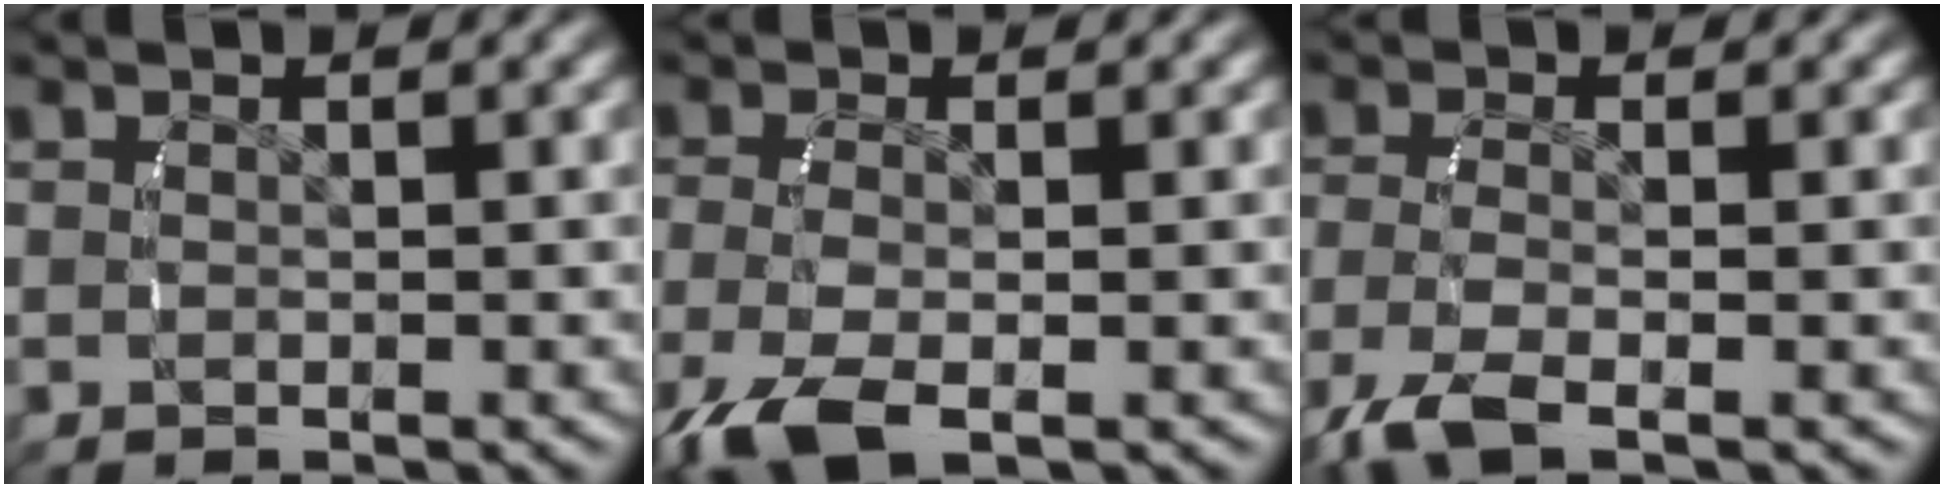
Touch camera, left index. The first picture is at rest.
{"total": 4.8, "force": [-2.4, 2.3, 3.5], "torque": [-0.093, -0.027, -0.020]}
{"total": 4.5, "force": [-1.9, 2.1, 3.4], "torque": [-0.094, -0.032, -0.010]}